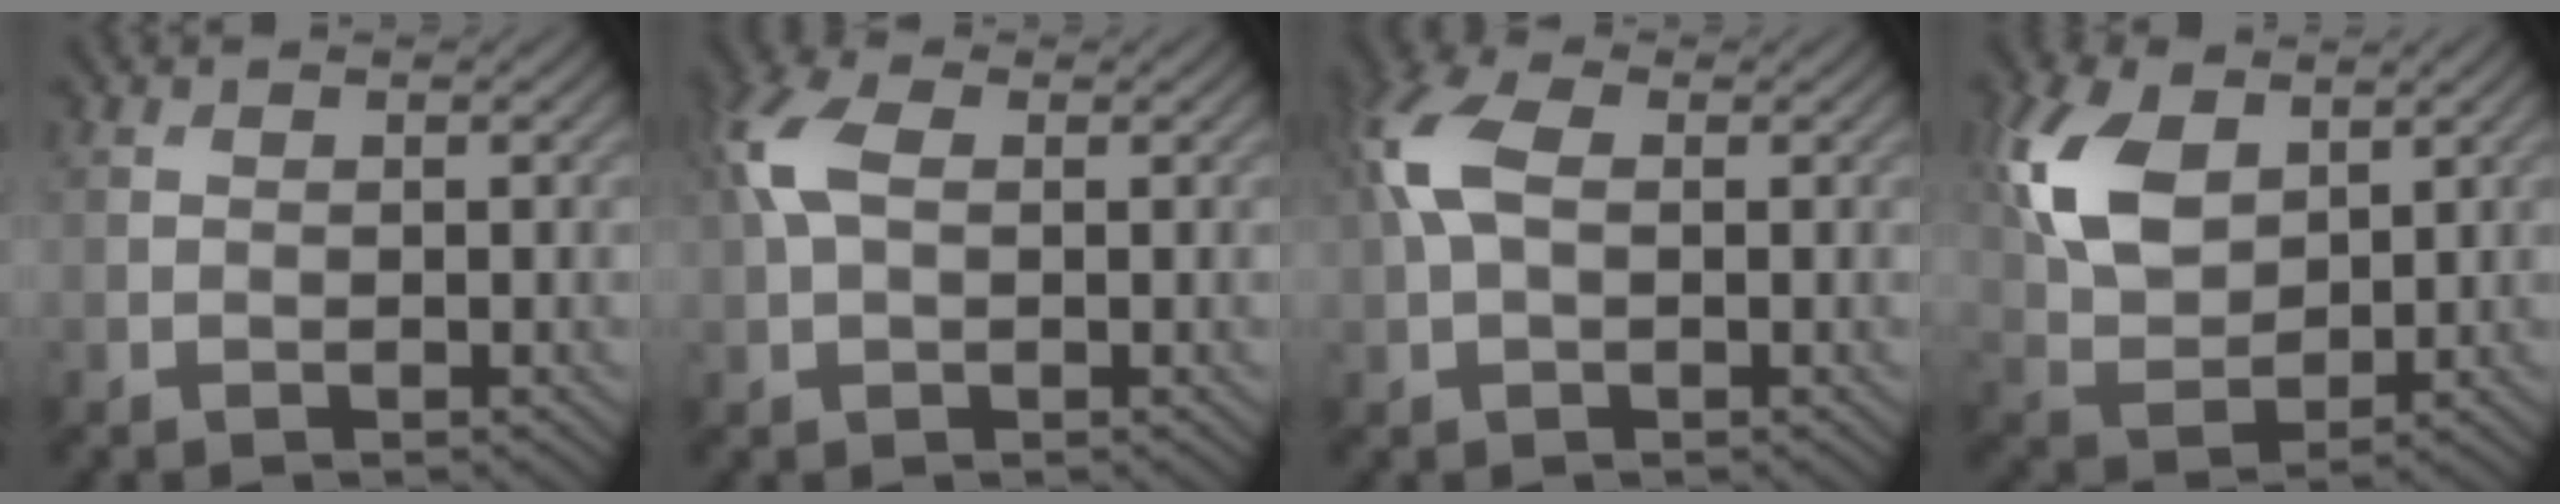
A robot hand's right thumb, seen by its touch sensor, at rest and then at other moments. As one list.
[{"total": 5.3, "force": [1.2, 3.1, 4.1], "torque": [-0.108, 0.016, 0.015]}, {"total": 6.3, "force": [1.1, 3.6, 5.1], "torque": [-0.132, 0.019, 0.011]}, {"total": 10.6, "force": [4.1, 6.5, 7.3], "torque": [-0.193, 0.012, 0.082]}]